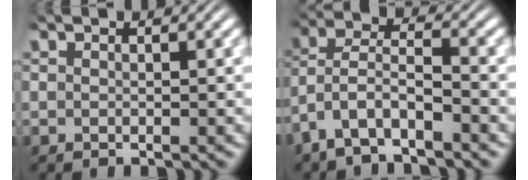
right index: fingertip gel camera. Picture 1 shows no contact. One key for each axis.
{"total": 6.0, "fx": -1.7, "fy": 5.0, "fz": 2.8, "tx": -0.103, "ty": -0.024, "tz": -0.026}